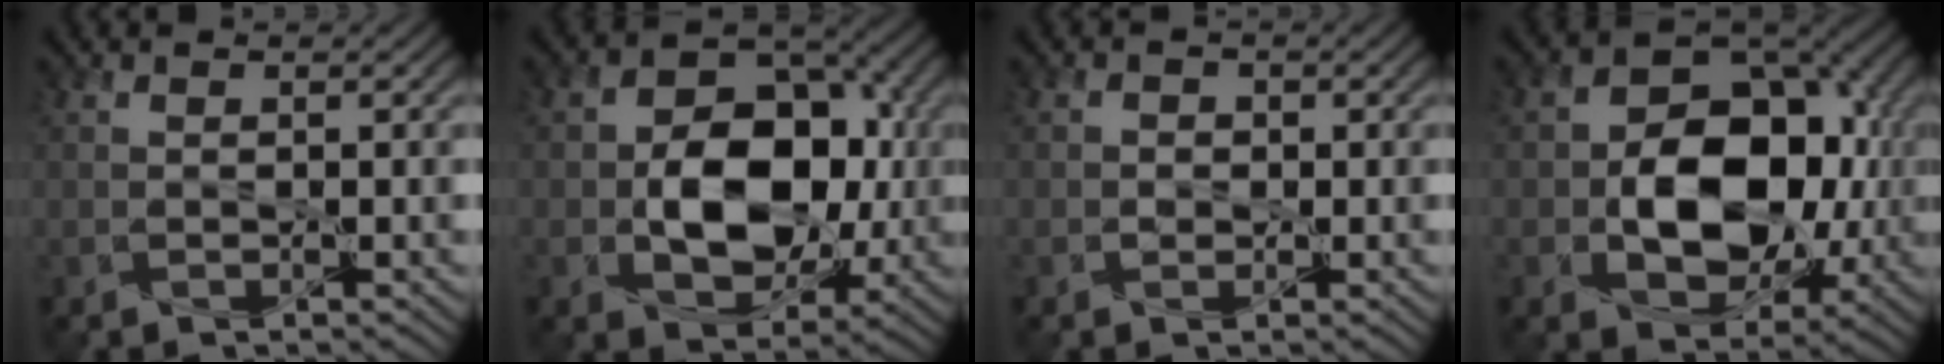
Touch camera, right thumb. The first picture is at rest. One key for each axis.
{"total": 11.3, "fx": -1.1, "fy": 8.0, "fz": 8.0, "tx": -0.126, "ty": 0.002, "tz": -0.020}
{"total": 1.3, "fx": -0.4, "fy": 1.2, "fz": 0.5, "tx": -0.008, "ty": -0.003, "tz": -0.012}
{"total": 13.1, "fx": -1.1, "fy": 9.4, "fz": 9.1, "tx": -0.139, "ty": -0.004, "tz": -0.018}